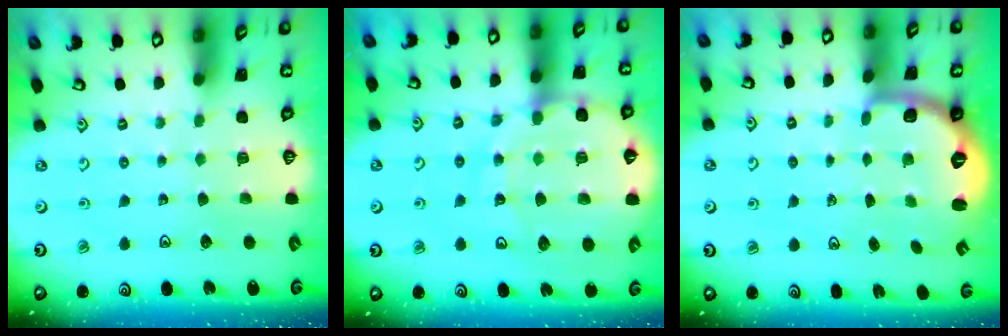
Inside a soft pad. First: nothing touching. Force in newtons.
{"total": 14.9, "press": 14.8, "slide": 1.8}
{"total": 2.7, "press": 1.7, "slide": 2.1}